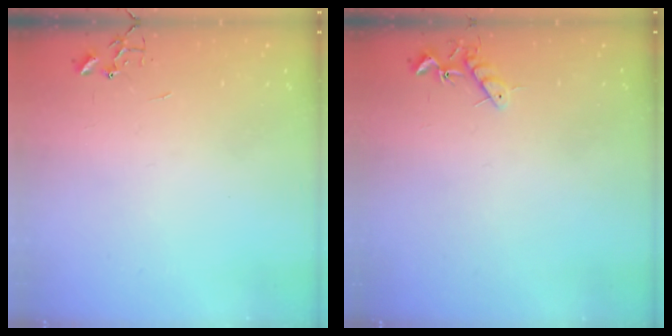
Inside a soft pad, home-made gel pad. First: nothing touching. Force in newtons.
{"total": 7.0, "press": 6.9, "slide": 0.9}